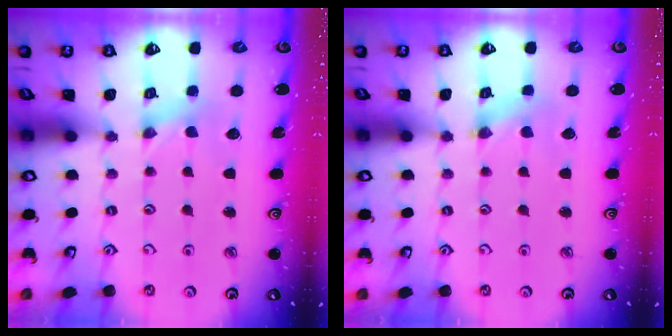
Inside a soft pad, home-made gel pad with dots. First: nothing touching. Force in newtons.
{"total": 1.4, "press": 1.3, "slide": 0.3}